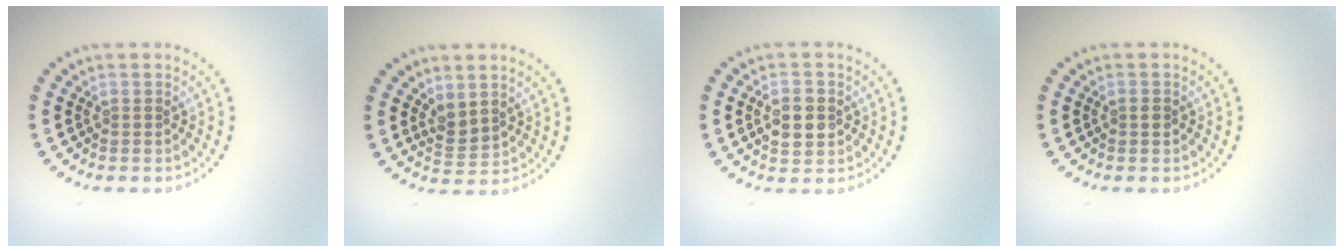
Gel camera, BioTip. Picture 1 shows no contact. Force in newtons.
{"total": 2.0, "press": 1.6, "slide": 1.2}
{"total": 2.9, "press": 2.9, "slide": 0.2}
{"total": 0.9, "press": 0.9, "slide": 0.0}